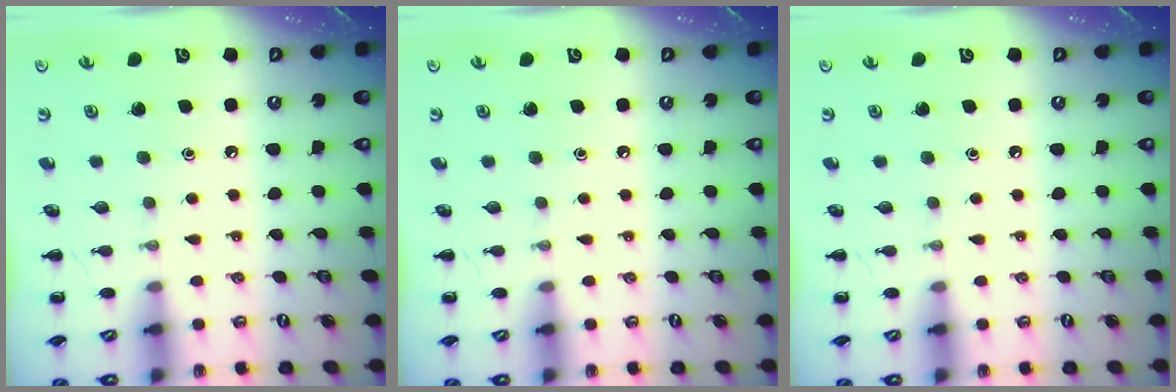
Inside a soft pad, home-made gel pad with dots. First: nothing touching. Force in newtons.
{"total": 0.0}
{"total": 0.0}